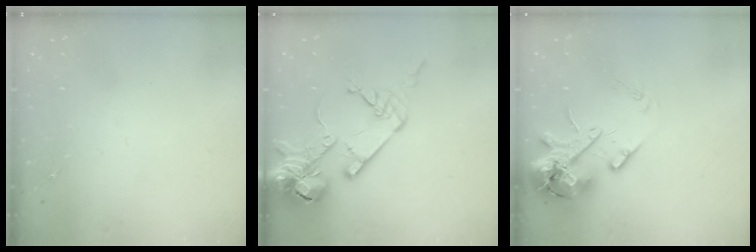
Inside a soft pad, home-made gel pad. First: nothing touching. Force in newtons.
{"total": 23.3, "press": 23.1, "slide": 3.0}
{"total": 14.0, "press": 13.8, "slide": 2.4}